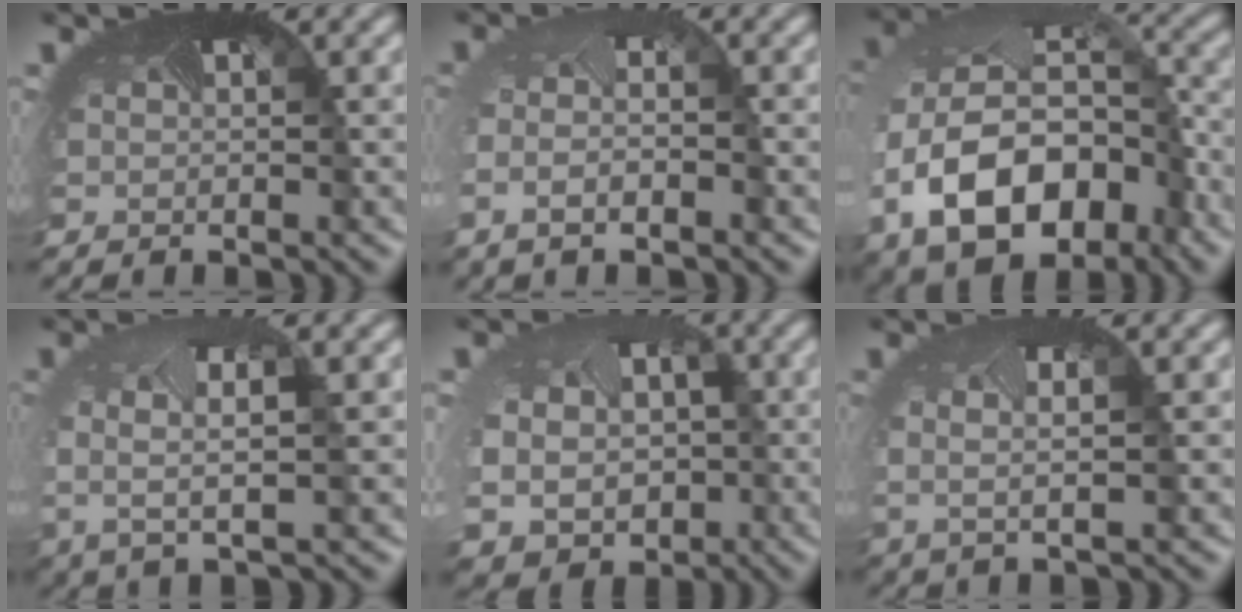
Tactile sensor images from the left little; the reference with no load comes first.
{"total": 2.9, "force": [-1.2, 1.0, 2.4], "torque": [-0.053, -0.015, -0.020]}
{"total": 13.3, "force": [-4.7, 8.6, 9.0], "torque": [-0.196, -0.032, -0.073]}
{"total": 3.0, "force": [-0.1, 0.9, 2.9], "torque": [-0.075, -0.006, -0.006]}
{"total": 10.5, "force": [-1.1, 9.0, 5.4], "torque": [-0.103, -0.041, -0.024]}
{"total": 1.7, "force": [0.2, 0.0, 1.7], "torque": [-0.046, -0.003, 0.001]}